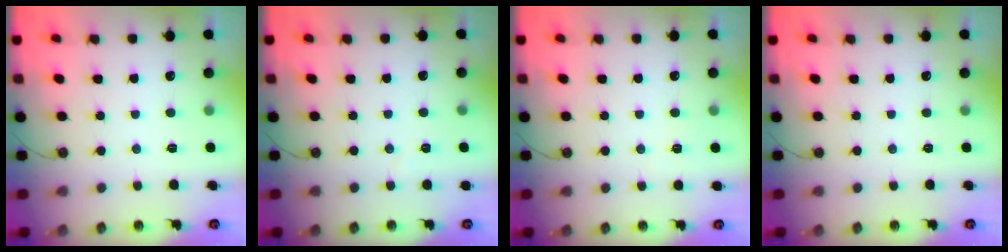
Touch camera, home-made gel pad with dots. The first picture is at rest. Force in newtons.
{"total": 3.3, "press": 3.1, "slide": 1.1}
{"total": 3.2, "press": 2.1, "slide": 2.4}
{"total": 0.0}